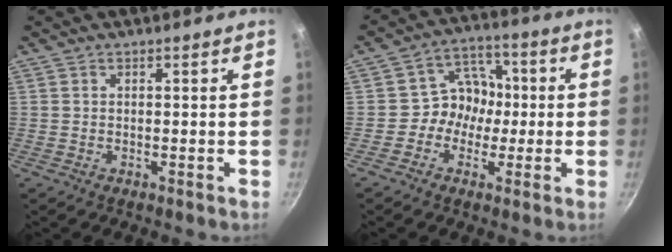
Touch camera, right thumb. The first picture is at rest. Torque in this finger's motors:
{"motor_torque": [-0.31, -0.12, 0.49, -0.16, -0.01]}